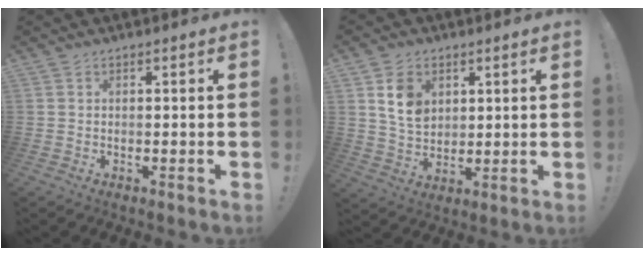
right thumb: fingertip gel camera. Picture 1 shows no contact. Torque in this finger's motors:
{"motor_torque": [0.26, 0.10, 0.28, 0.18, 0.26]}